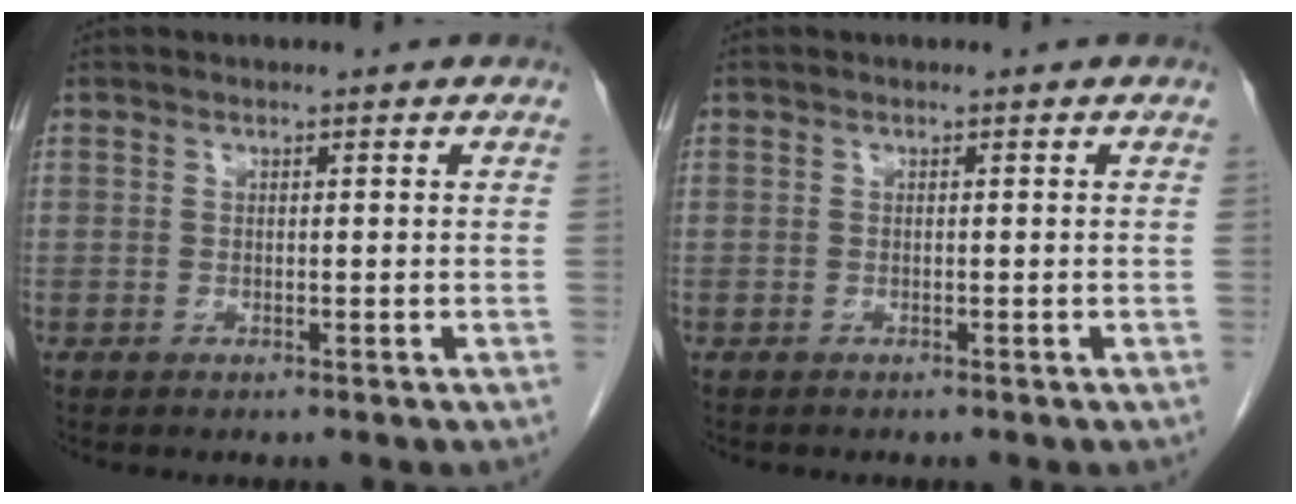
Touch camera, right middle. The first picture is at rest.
{"total": 0.0}